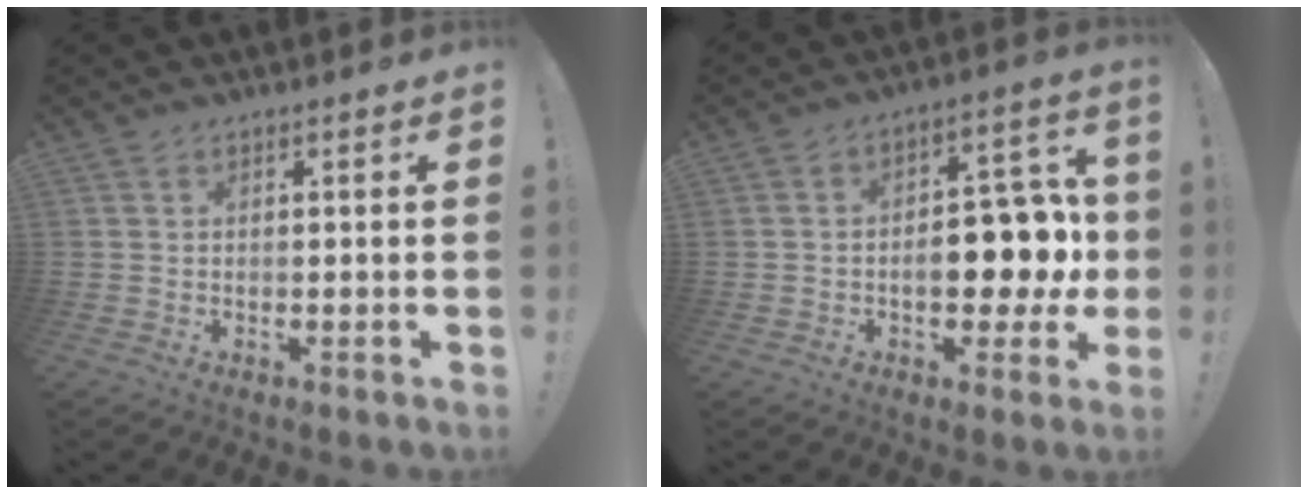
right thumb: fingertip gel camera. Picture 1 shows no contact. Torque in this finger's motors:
{"motor_torque": [1.65, 1.48, 0.85, -0.27, 0.13]}